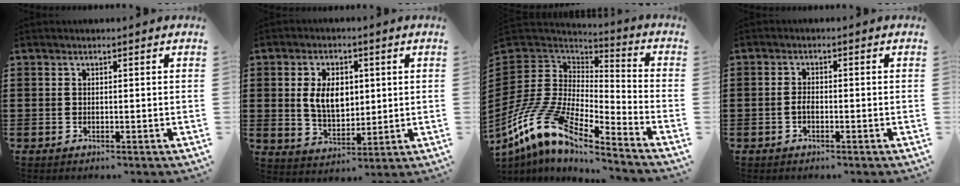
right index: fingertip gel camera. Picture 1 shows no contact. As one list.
[{"total": 6.9, "force": [1.1, 4.4, 5.2], "torque": [-0.102, 0.005, 0.012]}, {"total": 12.2, "force": [-9.5, 3.5, 6.8], "torque": [-0.179, -0.008, -0.197]}, {"total": 1.5, "force": [-0.7, 0.6, 1.3], "torque": [-0.034, -0.005, -0.014]}]